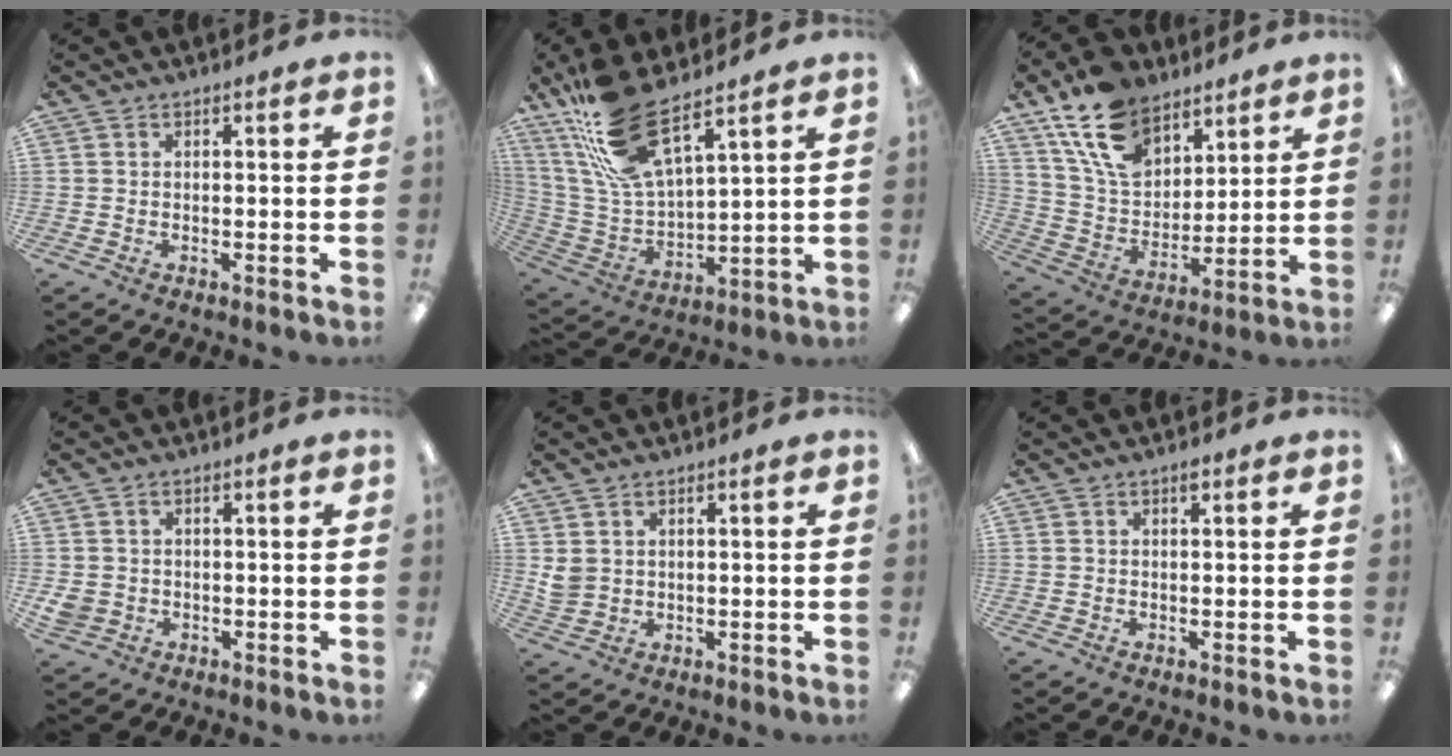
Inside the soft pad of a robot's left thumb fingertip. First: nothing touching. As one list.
[{"total": 18.7, "force": [13.1, 6.4, 11.7], "torque": [-0.261, -0.065, 0.238]}, {"total": 17.0, "force": [11.0, 10.1, 8.1], "torque": [-0.153, -0.047, 0.208]}, {"total": 3.1, "force": [-0.3, 2.8, 1.1], "torque": [-0.027, 0.001, -0.007]}, {"total": 3.0, "force": [1.3, 2.5, 1.0], "torque": [-0.023, 0.003, 0.028]}, {"total": 1.0, "force": [0.6, 0.3, 0.7], "torque": [-0.007, -0.002, 0.009]}]